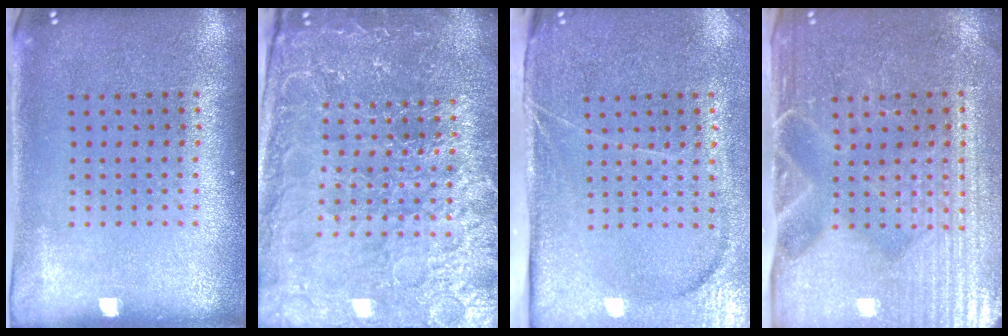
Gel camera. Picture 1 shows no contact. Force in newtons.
{"total": 5.0, "press": 4.6, "slide": 1.8}
{"total": 4.2, "press": 3.4, "slide": 2.3}
{"total": 4.6, "press": 4.2, "slide": 1.8}